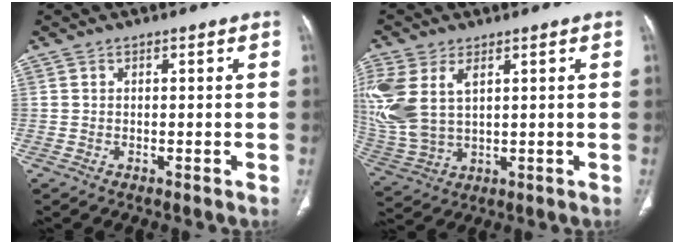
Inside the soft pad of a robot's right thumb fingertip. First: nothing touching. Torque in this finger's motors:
{"motor_torque": [0.30, 0.39, 1.18, 0.54, 0.25]}